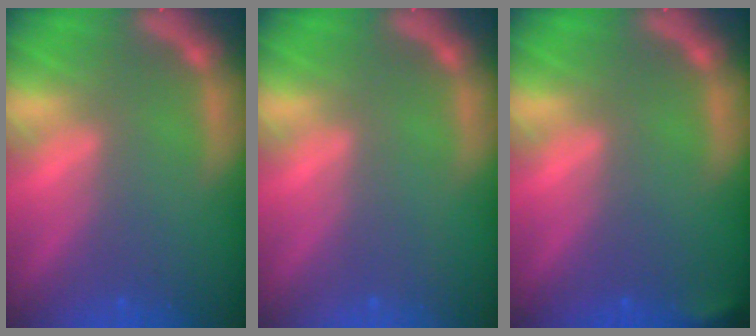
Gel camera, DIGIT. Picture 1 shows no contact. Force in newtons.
{"total": 0.0}
{"total": 1.4}